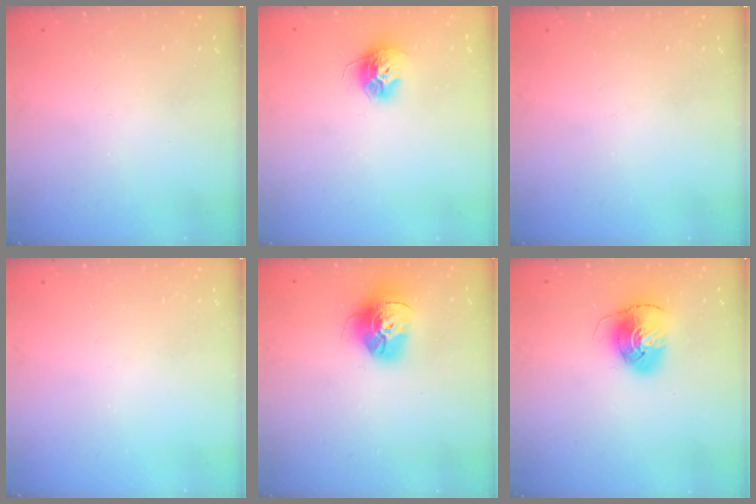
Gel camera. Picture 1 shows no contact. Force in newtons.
{"total": 10.4, "press": 10.4, "slide": 0.5}
{"total": 0.0}
{"total": 0.0}
{"total": 16.3, "press": 16.2, "slide": 1.5}
{"total": 7.9, "press": 7.9, "slide": 0.7}